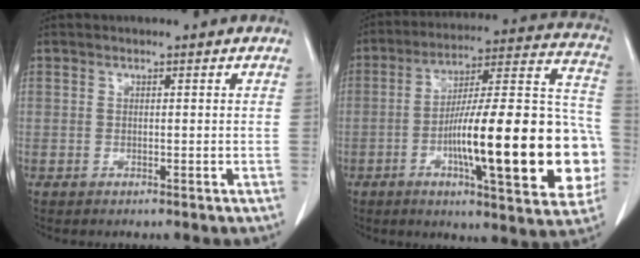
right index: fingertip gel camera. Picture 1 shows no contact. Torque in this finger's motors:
{"motor_torque": [1.51, -0.63, 1.05, 0.21]}